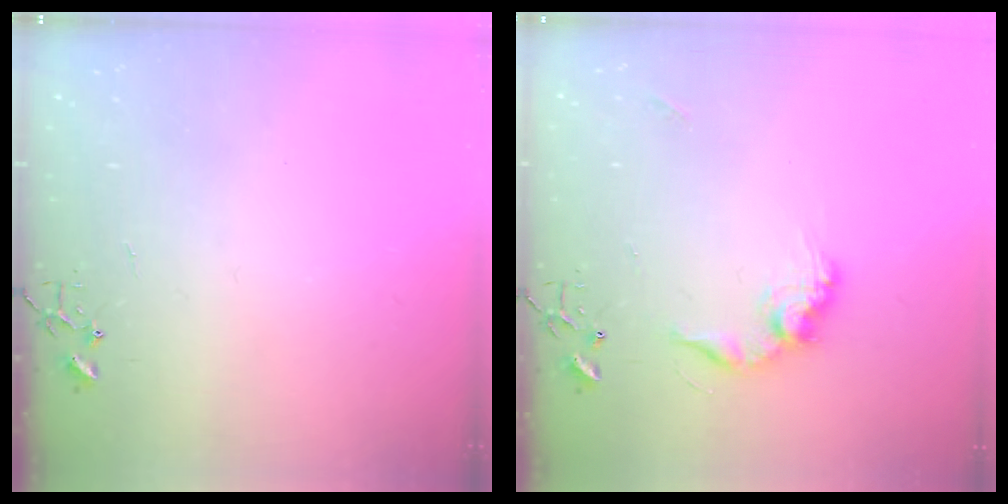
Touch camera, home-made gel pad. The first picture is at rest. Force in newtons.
{"total": 12.6, "press": 12.6, "slide": 0.7}